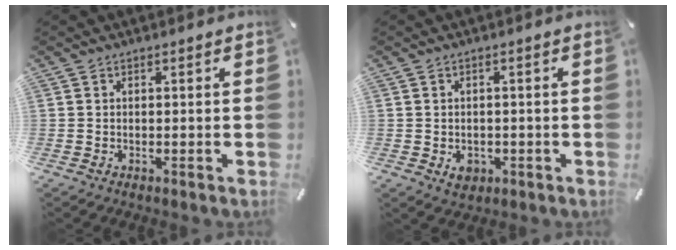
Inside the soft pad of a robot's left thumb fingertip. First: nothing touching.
{"total": 3.4, "force": [-0.9, 2.8, 1.6], "torque": [-0.008, -0.001, -0.016]}